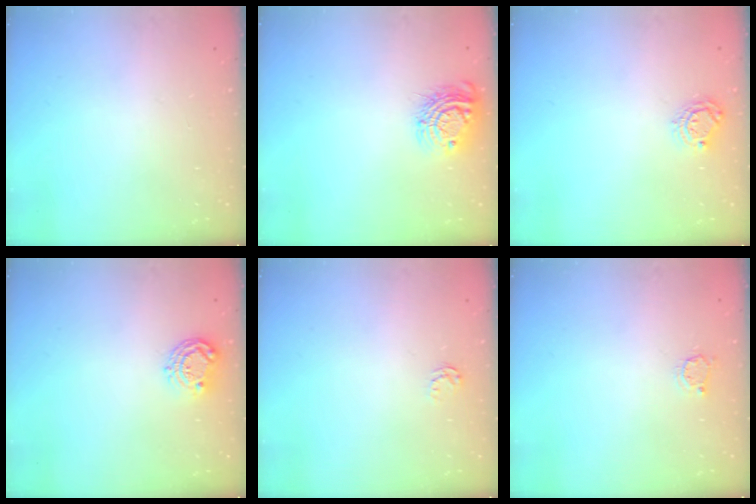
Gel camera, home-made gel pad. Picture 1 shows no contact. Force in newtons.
{"total": 10.7, "press": 10.7, "slide": 0.4}
{"total": 5.4, "press": 5.4, "slide": 0.4}
{"total": 7.4, "press": 7.4, "slide": 0.2}
{"total": 2.6, "press": 2.6, "slide": 0.4}
{"total": 2.7, "press": 2.7, "slide": 0.4}